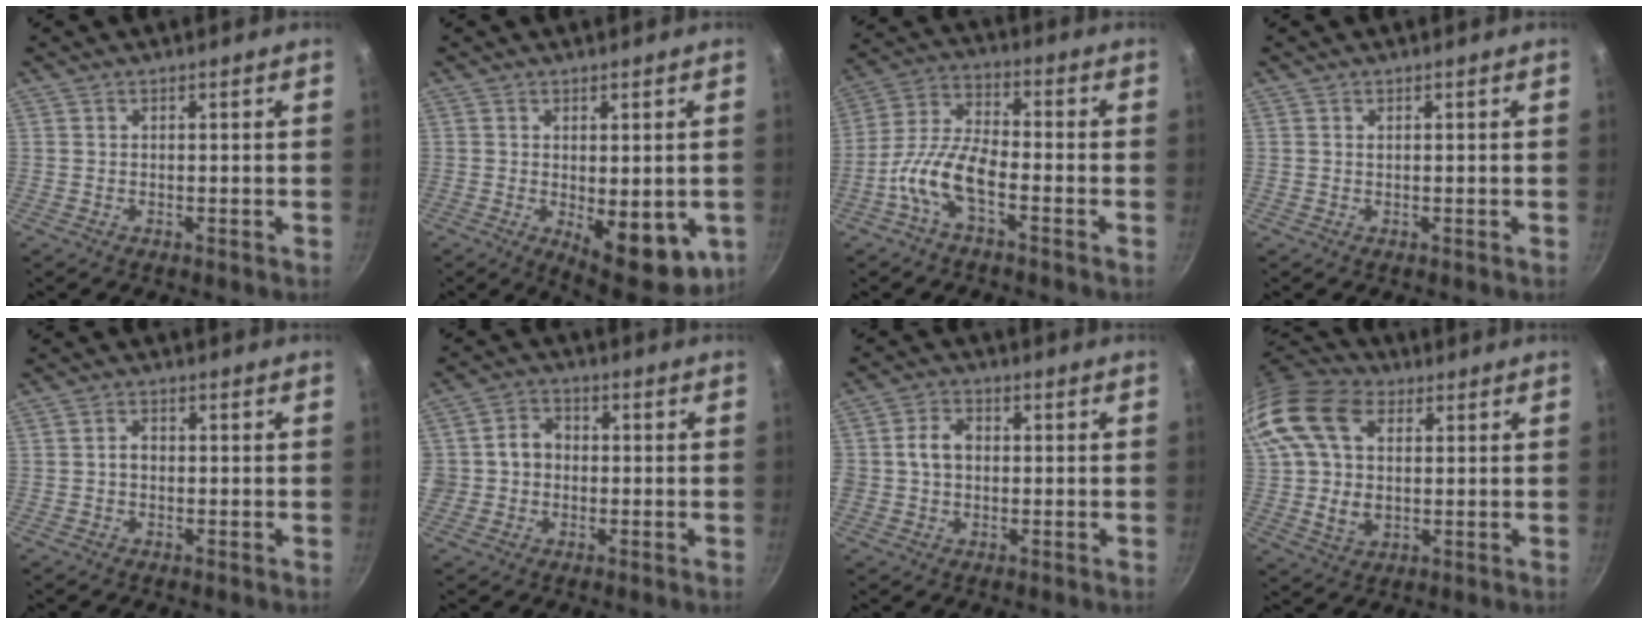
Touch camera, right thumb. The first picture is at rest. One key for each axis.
{"total": 12.9, "fx": -2.4, "fy": 5.5, "fz": 11.4, "tx": -0.120, "ty": -0.018, "tz": -0.019}
{"total": 9.9, "fx": -4.5, "fy": 3.9, "fz": 7.9, "tx": -0.163, "ty": 0.035, "tz": -0.100}
{"total": 0.0}
{"total": 2.1, "fx": -0.1, "fy": 1.5, "fz": 1.4, "tx": -0.018, "ty": 0.009, "tz": -0.003}
{"total": 5.6, "fx": -0.3, "fy": 5.1, "fz": 2.4, "tx": -0.007, "ty": 0.014, "tz": -0.014}
{"total": 5.3, "fx": 0.1, "fy": 4.4, "fz": 3.1, "tx": -0.034, "ty": 0.012, "tz": -0.006}
{"total": 21.8, "fx": 6.2, "fy": 14.6, "fz": 15.0, "tx": -0.305, "ty": 0.012, "tz": 0.103}